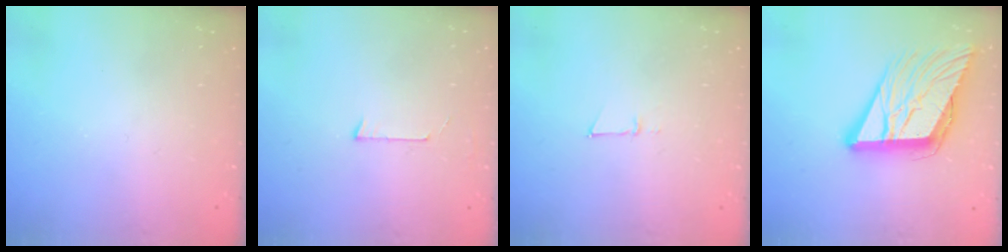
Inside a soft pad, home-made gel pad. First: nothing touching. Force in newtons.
{"total": 3.2, "press": 3.2, "slide": 0.2}
{"total": 3.8, "press": 3.7, "slide": 1.0}
{"total": 17.4, "press": 16.8, "slide": 4.4}